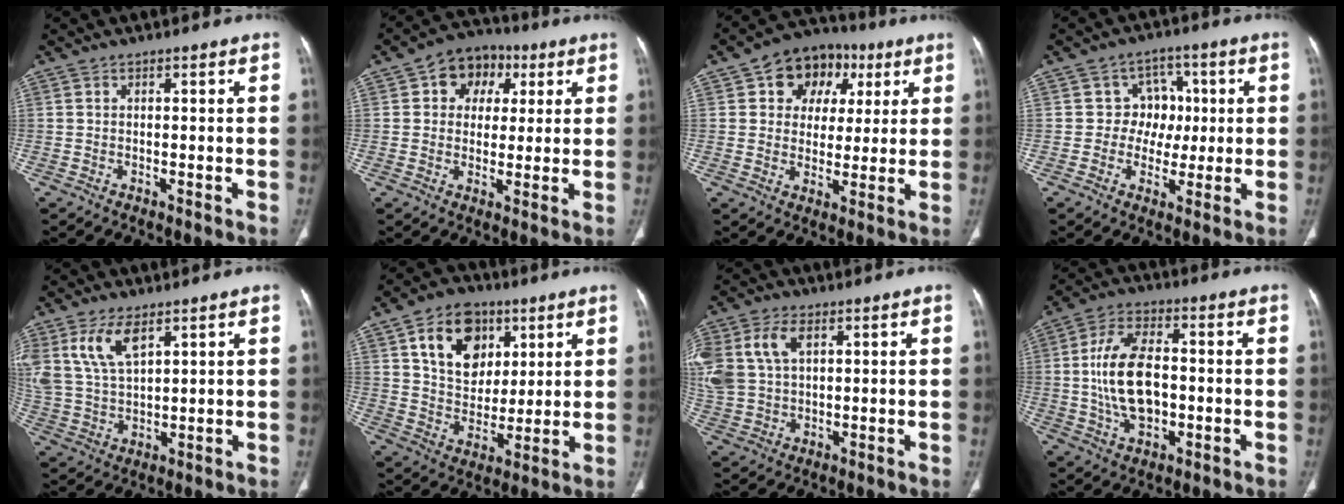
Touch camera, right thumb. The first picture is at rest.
{"total": 9.6, "force": [3.3, 7.7, 4.7], "torque": [-0.028, 0.003, 0.044]}
{"total": 12.8, "force": [4.8, 10.2, 6.2], "torque": [-0.039, 0.004, 0.069]}
{"total": 7.1, "force": [0.5, 6.6, 2.4], "torque": [0.019, 0.016, -0.002]}
{"total": 10.3, "force": [5.4, 5.1, 7.0], "torque": [-0.141, -0.013, 0.119]}
{"total": 15.3, "force": [6.3, 11.1, 8.4], "torque": [-0.104, -0.021, 0.115]}
{"total": 15.1, "force": [4.9, 10.2, 10.0], "torque": [-0.249, 0.008, 0.102]}
{"total": 13.7, "force": [-0.3, 7.8, 11.2], "torque": [-0.205, 0.013, -0.004]}